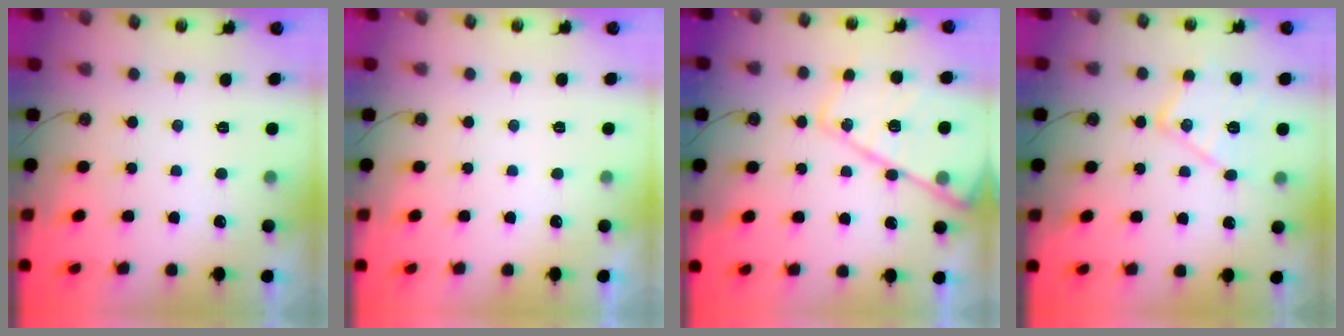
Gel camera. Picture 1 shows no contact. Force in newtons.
{"total": 2.7, "press": 2.7, "slide": 0.4}
{"total": 19.4, "press": 19.3, "slide": 1.6}
{"total": 14.0, "press": 14.0, "slide": 1.1}